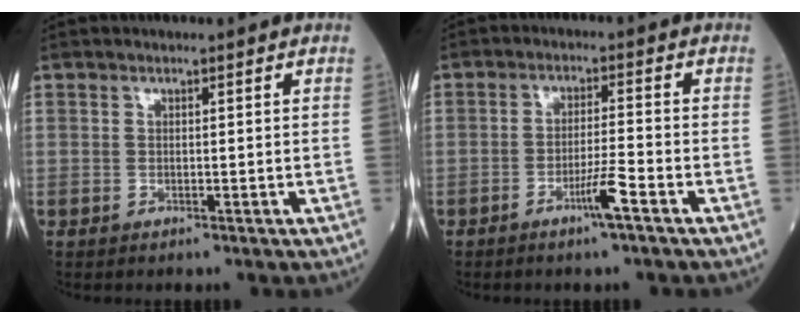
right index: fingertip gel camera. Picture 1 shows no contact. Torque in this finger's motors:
{"motor_torque": [1.14, -0.42, 0.54, 0.14]}